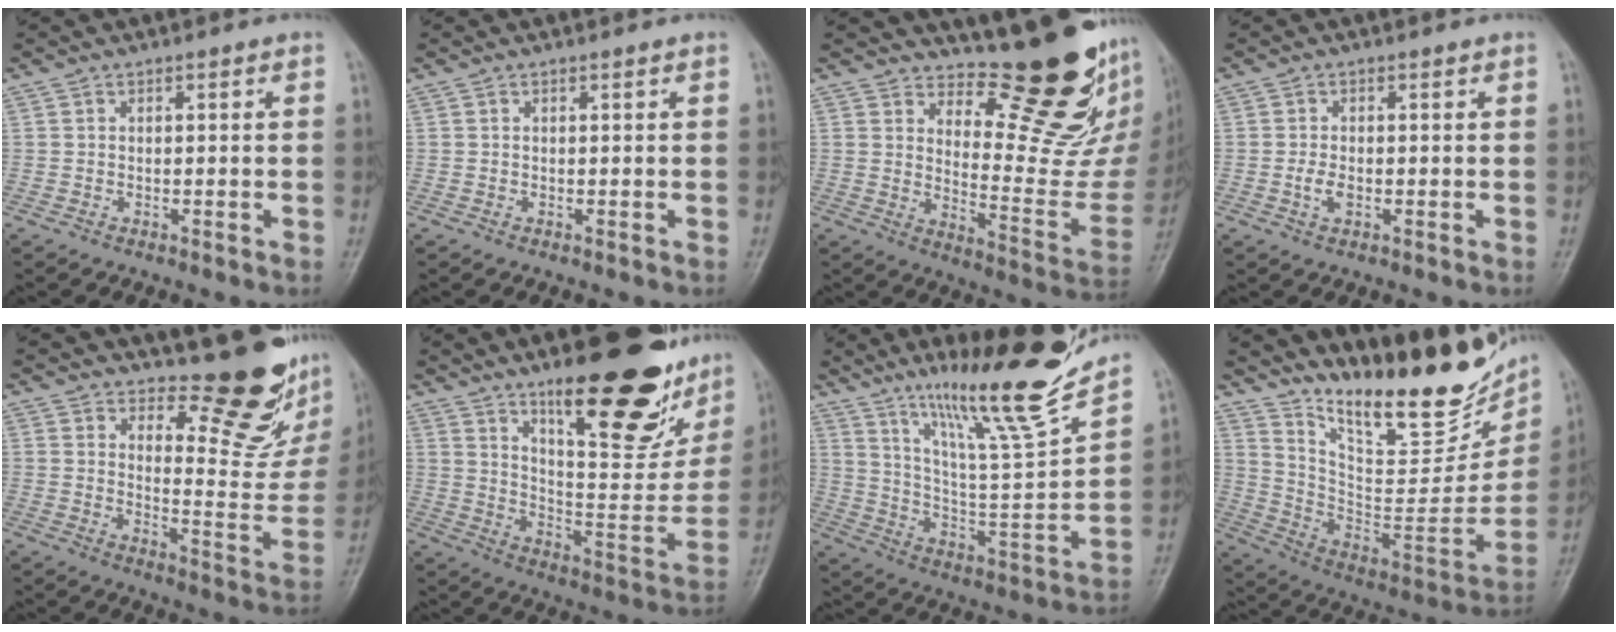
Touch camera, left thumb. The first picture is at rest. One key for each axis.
{"total": 0.0}
{"total": 19.3, "fx": 14.2, "fy": 6.0, "fz": 11.6, "tx": -0.109, "ty": -0.135, "tz": 0.202}
{"total": 2.2, "fx": -0.3, "fy": 1.2, "fz": 1.7, "tx": -0.035, "ty": -0.001, "tz": -0.007}
{"total": 14.9, "fx": 12.2, "fy": 4.6, "fz": 7.1, "tx": -0.051, "ty": -0.126, "tz": 0.159}
{"total": 25.9, "fx": 16.7, "fy": 8.1, "fz": 18.0, "tx": -0.206, "ty": -0.091, "tz": 0.253}
{"total": 20.1, "fx": 15.3, "fy": 1.5, "fz": 13.0, "tx": -0.179, "ty": -0.092, "tz": 0.262}
{"total": 26.9, "fx": 20.1, "fy": 8.7, "fz": 15.7, "tx": -0.201, "ty": -0.112, "tz": 0.308}